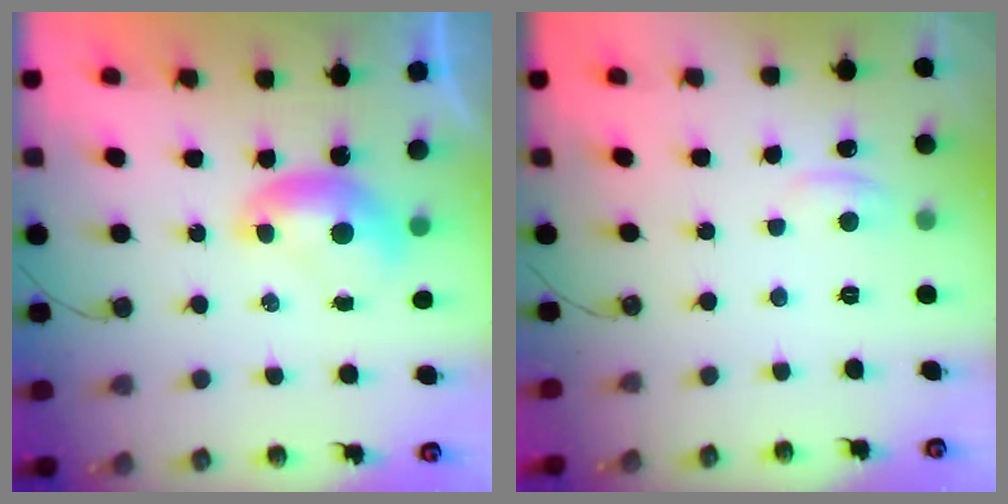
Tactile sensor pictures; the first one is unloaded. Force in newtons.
{"total": 1.0, "press": 0.8, "slide": 0.7}